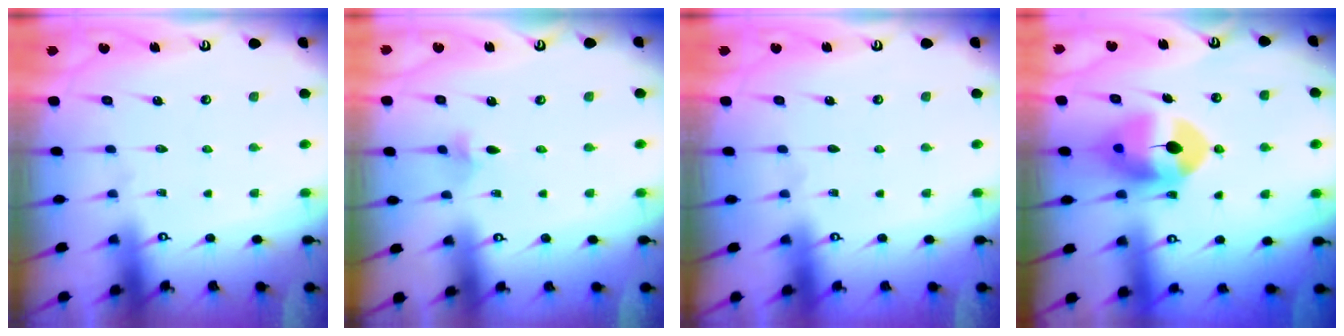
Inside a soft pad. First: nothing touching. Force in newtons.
{"total": 2.1, "press": 2.1, "slide": 0.5}
{"total": 0.0}
{"total": 10.8, "press": 10.6, "slide": 1.9}